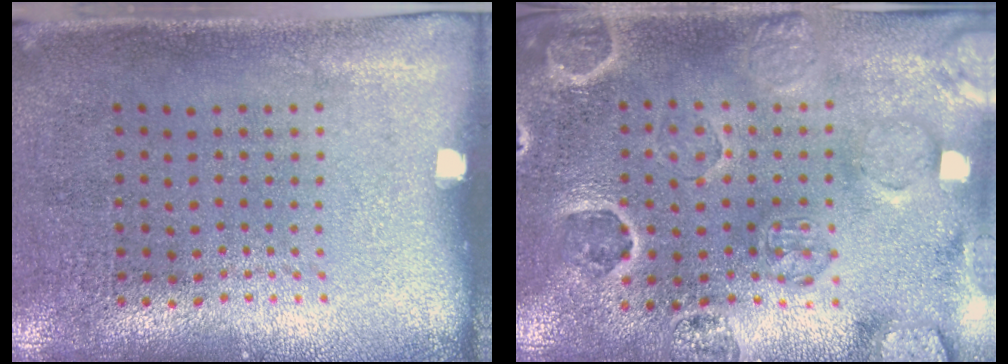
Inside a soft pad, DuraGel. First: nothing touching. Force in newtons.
{"total": 2.7, "press": 2.7, "slide": 0.5}